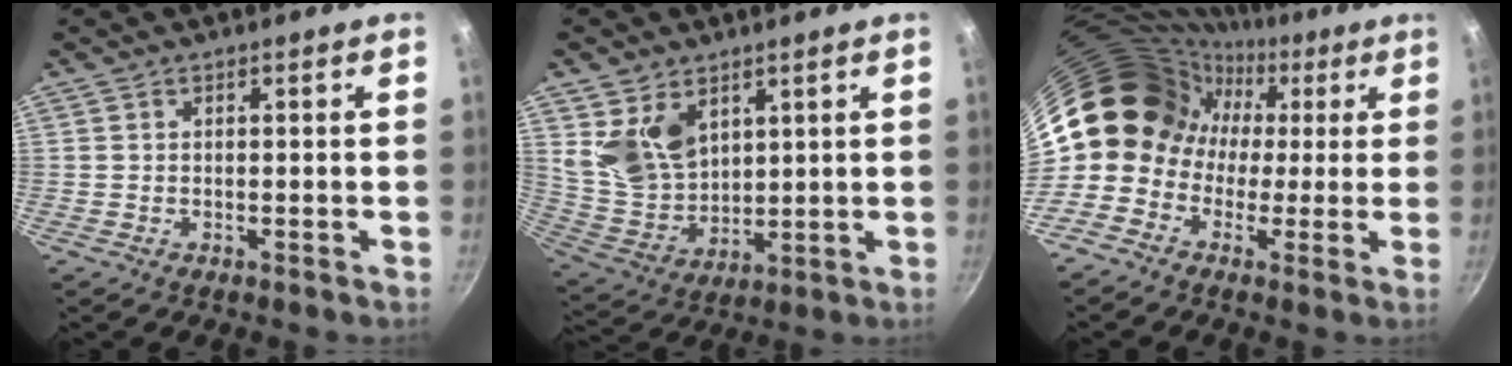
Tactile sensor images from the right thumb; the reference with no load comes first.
{"total": 11.1, "force": [4.8, 7.6, 6.4], "torque": [-0.097, -0.035, 0.111]}
{"total": 13.9, "force": [0.0, 12.8, 5.3], "torque": [-0.036, 0.044, -0.026]}